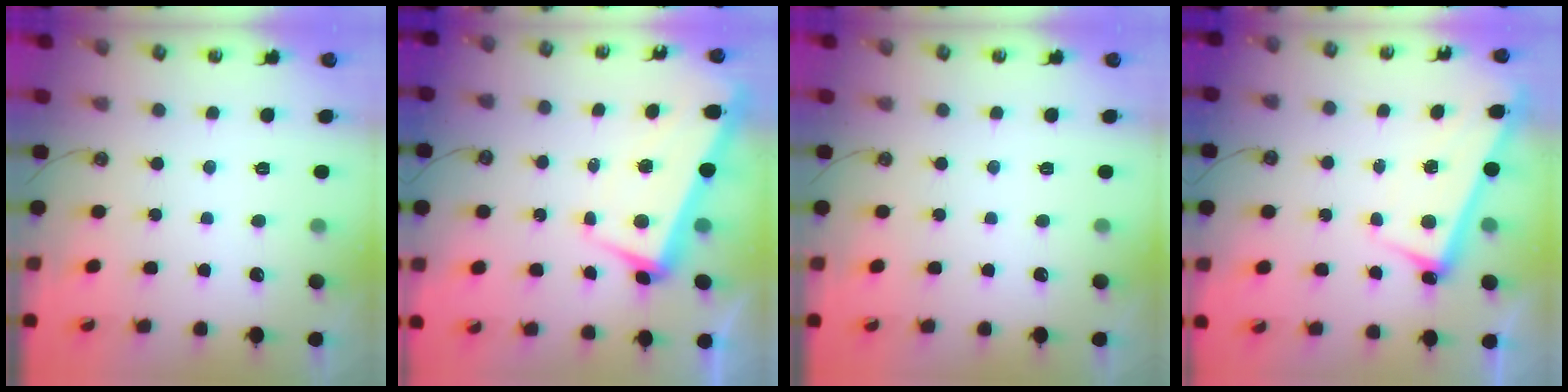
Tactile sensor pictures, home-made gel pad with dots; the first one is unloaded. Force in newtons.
{"total": 2.1, "press": 0.6, "slide": 2.0}
{"total": 0.0}
{"total": 2.6, "press": 2.5, "slide": 0.7}